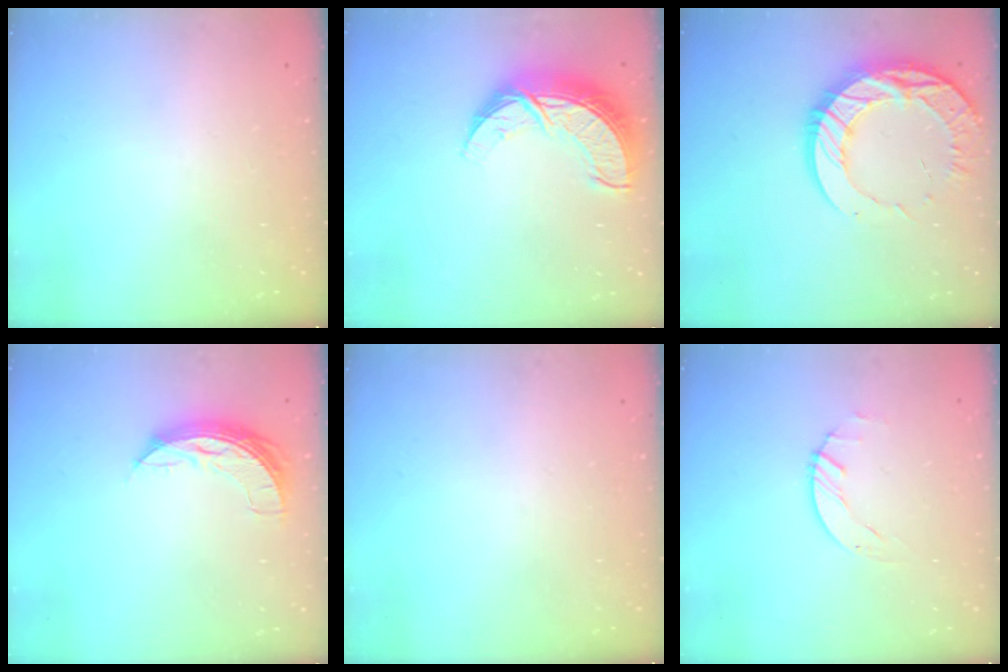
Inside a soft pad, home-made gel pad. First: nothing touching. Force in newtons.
{"total": 11.4, "press": 11.4, "slide": 0.8}
{"total": 17.9, "press": 17.8, "slide": 1.6}
{"total": 7.7, "press": 7.7, "slide": 0.4}
{"total": 0.0}
{"total": 0.8, "press": 0.8, "slide": 0.2}